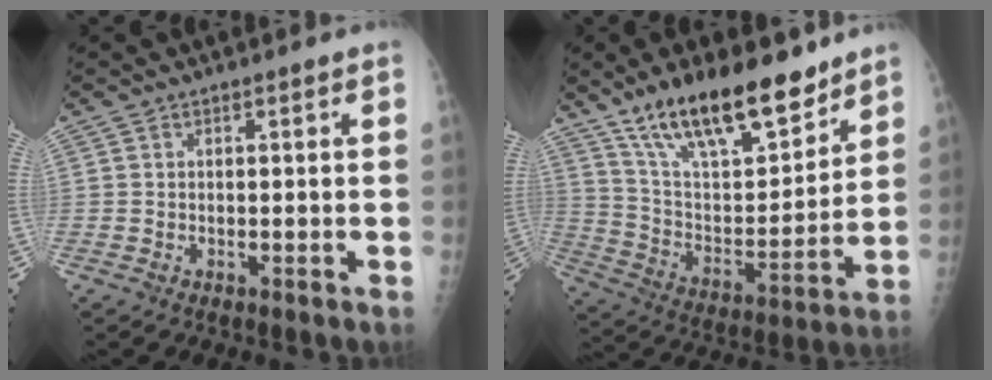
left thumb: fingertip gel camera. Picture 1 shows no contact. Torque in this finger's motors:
{"motor_torque": [0.73, 0.52, 1.47, -1.31, 0.38]}